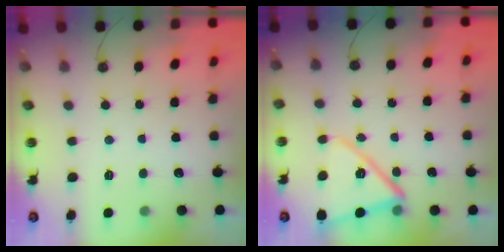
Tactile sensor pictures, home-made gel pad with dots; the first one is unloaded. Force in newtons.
{"total": 14.2, "press": 14.1, "slide": 1.2}